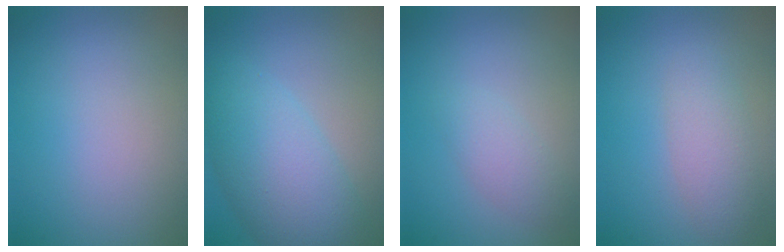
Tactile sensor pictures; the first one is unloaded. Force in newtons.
{"total": 7.2, "press": 7.2, "slide": 0.2}
{"total": 1.9, "press": 1.9, "slide": 0.1}
{"total": 2.7, "press": 2.7, "slide": 0.0}